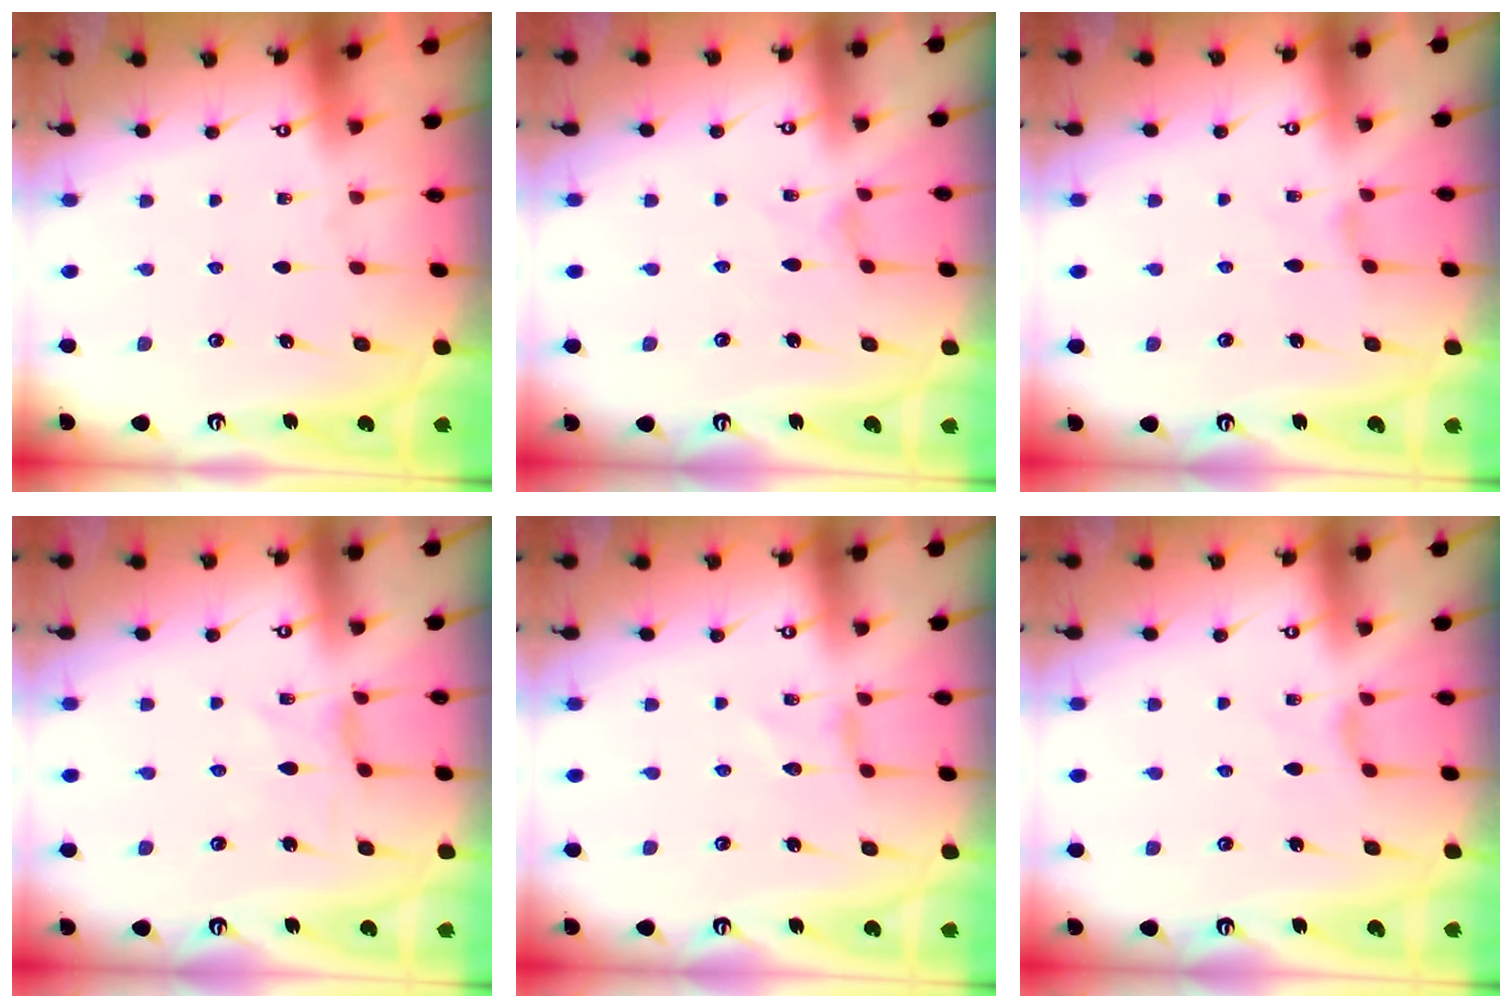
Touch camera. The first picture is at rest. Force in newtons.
{"total": 0.0}
{"total": 0.0}
{"total": 0.6, "press": 0.6, "slide": 0.2}
{"total": 0.0}
{"total": 2.0, "press": 1.9, "slide": 0.6}